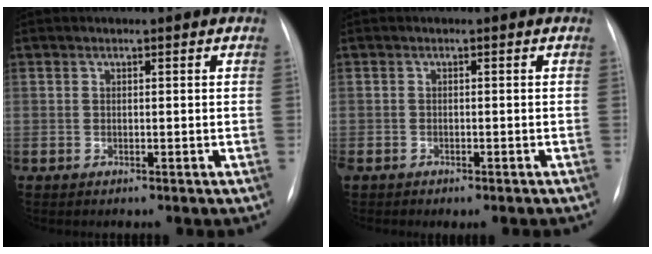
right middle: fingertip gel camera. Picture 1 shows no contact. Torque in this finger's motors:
{"motor_torque": [0.21, -0.39, 0.16, 0.07]}